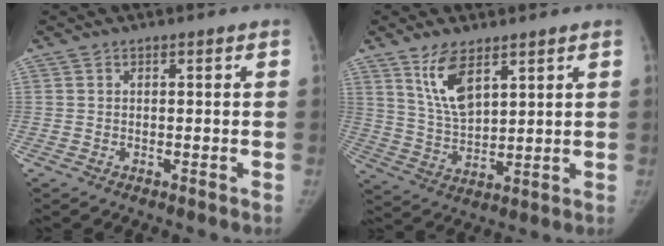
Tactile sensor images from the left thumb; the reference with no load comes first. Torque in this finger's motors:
{"motor_torque": [-0.02, 0.26, 0.17, 0.13, 0.04]}